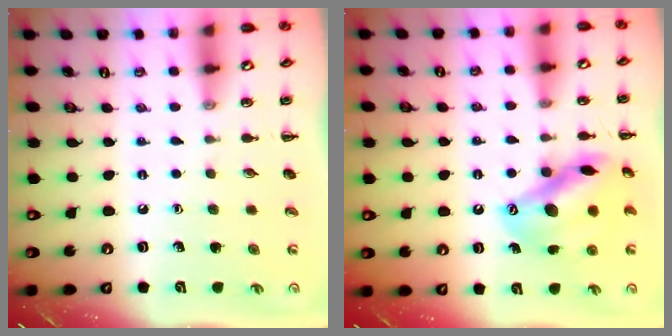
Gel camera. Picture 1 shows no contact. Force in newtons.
{"total": 16.0, "press": 15.9, "slide": 2.0}